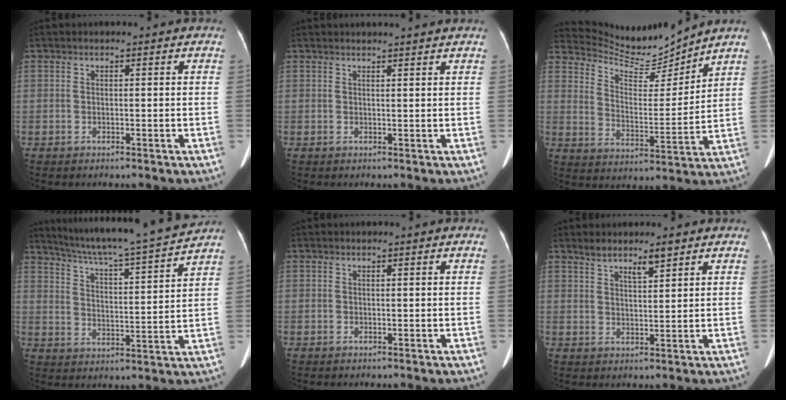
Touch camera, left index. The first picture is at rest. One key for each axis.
{"total": 4.8, "fx": 4.5, "fy": -0.3, "fz": 1.5, "tx": -0.018, "ty": 0.019, "tz": 0.047}
{"total": 10.4, "fx": 10.4, "fy": 0.1, "fz": 0.5, "tx": -0.025, "ty": -0.013, "tz": 0.185}
{"total": 16.7, "fx": 15.3, "fy": -1.2, "fz": 6.6, "tx": -0.117, "ty": -0.019, "tz": 0.225}
{"total": 0.0}
{"total": 3.5, "fx": 2.7, "fy": 0.4, "fz": 2.1, "tx": -0.037, "ty": 0.004, "tz": 0.049}